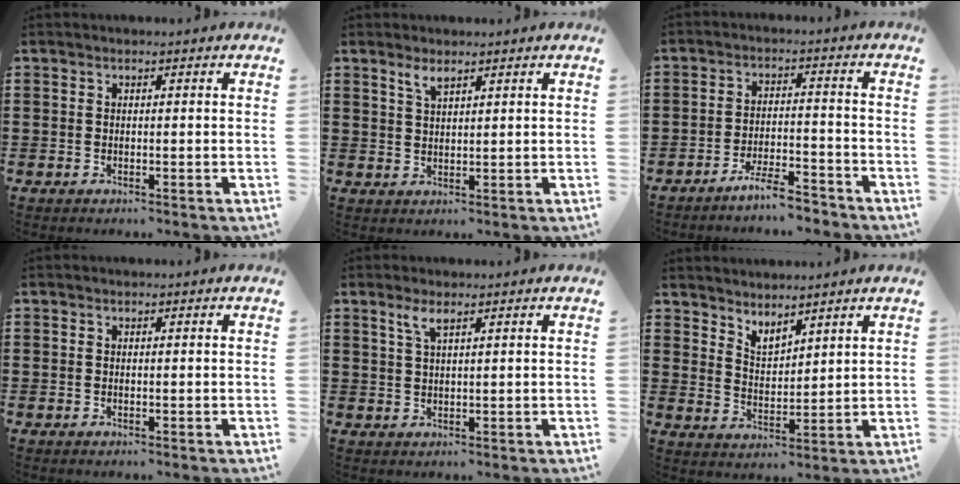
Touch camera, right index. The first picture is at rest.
{"total": 2.1, "force": [1.7, 0.2, 1.2], "torque": [-0.026, 0.000, 0.031]}
{"total": 5.4, "force": [-4.7, 0.4, 2.4], "torque": [-0.047, -0.002, -0.089]}
{"total": 0.0}
{"total": 2.3, "force": [1.4, 0.1, 1.8], "torque": [-0.037, 0.003, 0.024]}
{"total": 3.3, "force": [3.3, 0.2, -0.2], "torque": [-0.007, -0.011, 0.063]}